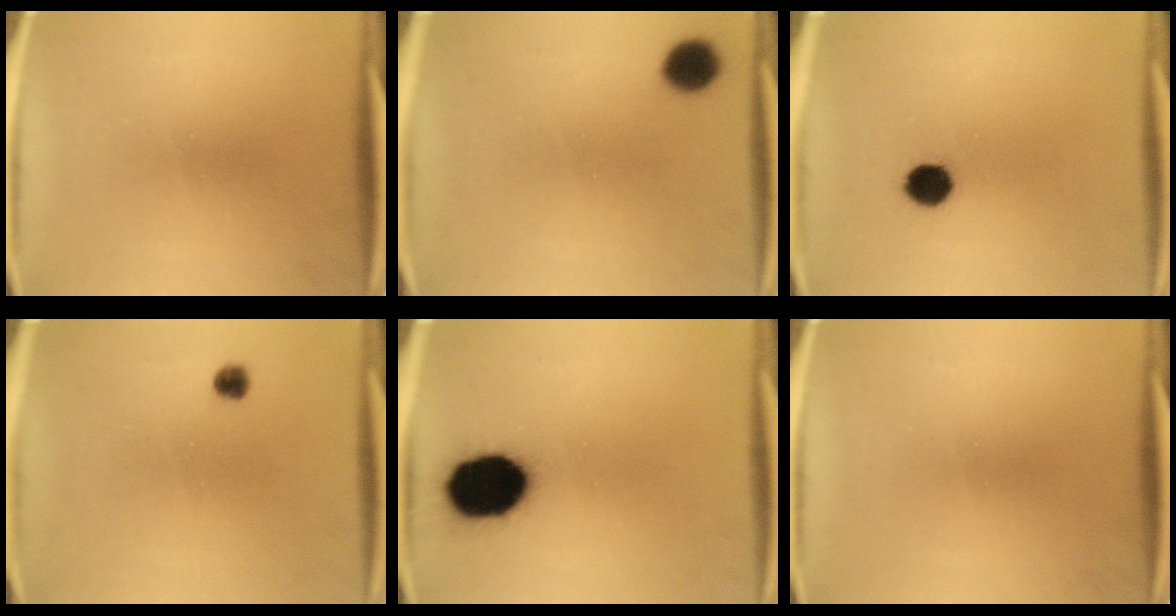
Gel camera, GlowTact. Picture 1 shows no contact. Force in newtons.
{"total": 7.3}
{"total": 5.4}
{"total": 2.4}
{"total": 18.6}
{"total": 0.0}